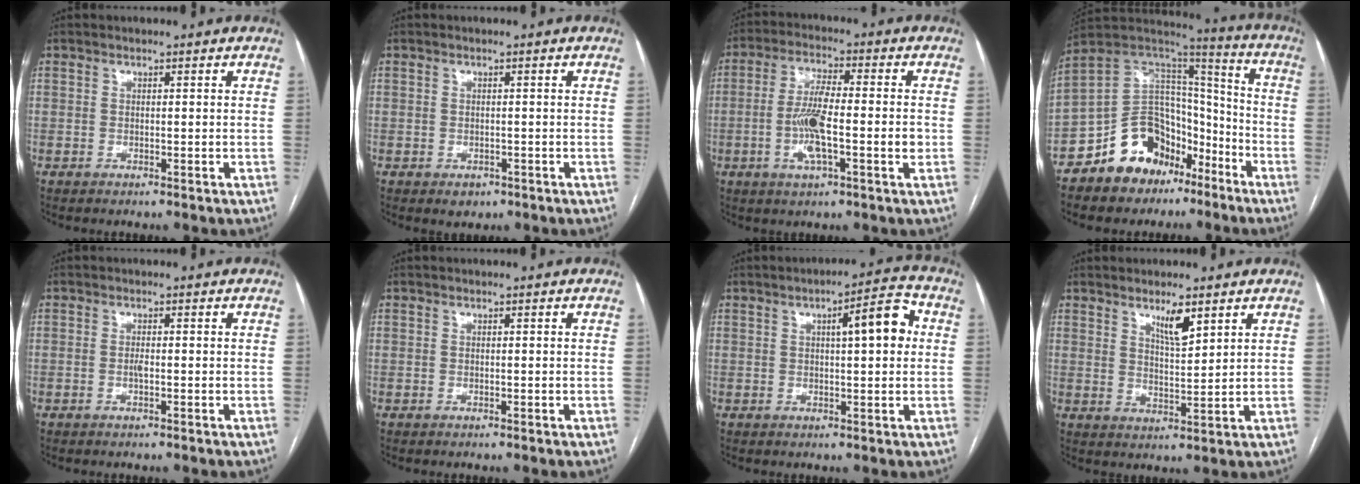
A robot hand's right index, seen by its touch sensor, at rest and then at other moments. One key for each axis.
{"total": 1.9, "fx": -0.9, "fy": 1.5, "fz": 0.6, "tx": -0.005, "ty": 0.001, "tz": -0.004}
{"total": 9.5, "fx": -1.9, "fy": 1.8, "fz": 9.1, "tx": -0.175, "ty": 0.010, "tz": -0.035}
{"total": 16.6, "fx": -10.2, "fy": 11.3, "fz": 6.8, "tx": -0.114, "ty": 0.080, "tz": -0.170}
{"total": 0.9, "fx": -0.2, "fy": 0.1, "fz": 0.8, "tx": -0.017, "ty": 0.002, "tz": -0.004}
{"total": 0.0}
{"total": 7.5, "fx": 1.6, "fy": 1.4, "fz": 7.2, "tx": -0.102, "ty": 0.021, "tz": 0.019}
{"total": 4.7, "fx": 3.1, "fy": 0.8, "fz": 3.4, "tx": -0.063, "ty": -0.007, "tz": 0.057}